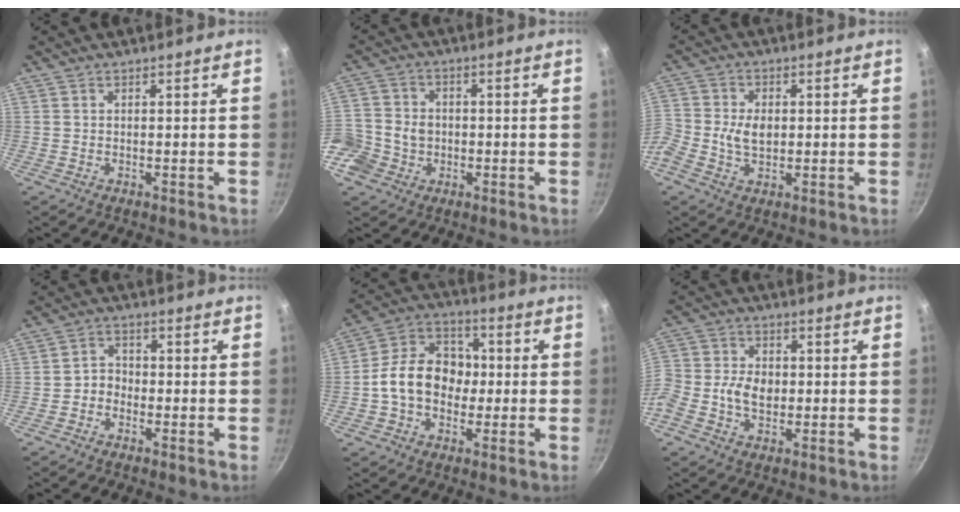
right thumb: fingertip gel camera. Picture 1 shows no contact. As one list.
[{"total": 12.4, "force": [-3.2, 10.8, 5.2], "torque": [-0.104, 0.035, -0.068]}, {"total": 7.5, "force": [-0.8, 5.5, 5.0], "torque": [-0.102, 0.022, -0.025]}, {"total": 3.1, "force": [-1.5, 2.4, 1.2], "torque": [0.000, 0.022, -0.031]}, {"total": 13.4, "force": [-1.1, 10.4, 8.4], "torque": [-0.098, 0.037, -0.037]}, {"total": 8.9, "force": [-1.6, 6.7, 5.7], "torque": [-0.102, 0.025, -0.046]}]